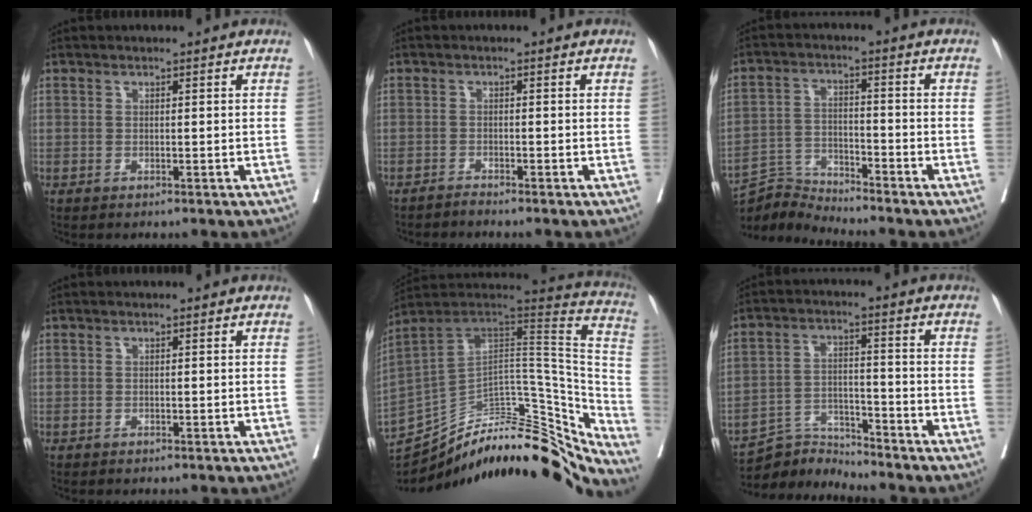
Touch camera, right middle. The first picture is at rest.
{"total": 1.0, "force": [-0.9, -0.4, -0.1], "torque": [0.003, -0.003, -0.016]}
{"total": 6.3, "force": [-6.0, -1.2, -1.2], "torque": [0.010, 0.003, -0.110]}
{"total": 0.0}
{"total": 34.5, "force": [-26.6, 11.3, 18.7], "torque": [-0.274, 0.009, -0.377]}
{"total": 6.2, "force": [-6.1, -0.3, -1.1], "torque": [0.014, 0.008, -0.108]}